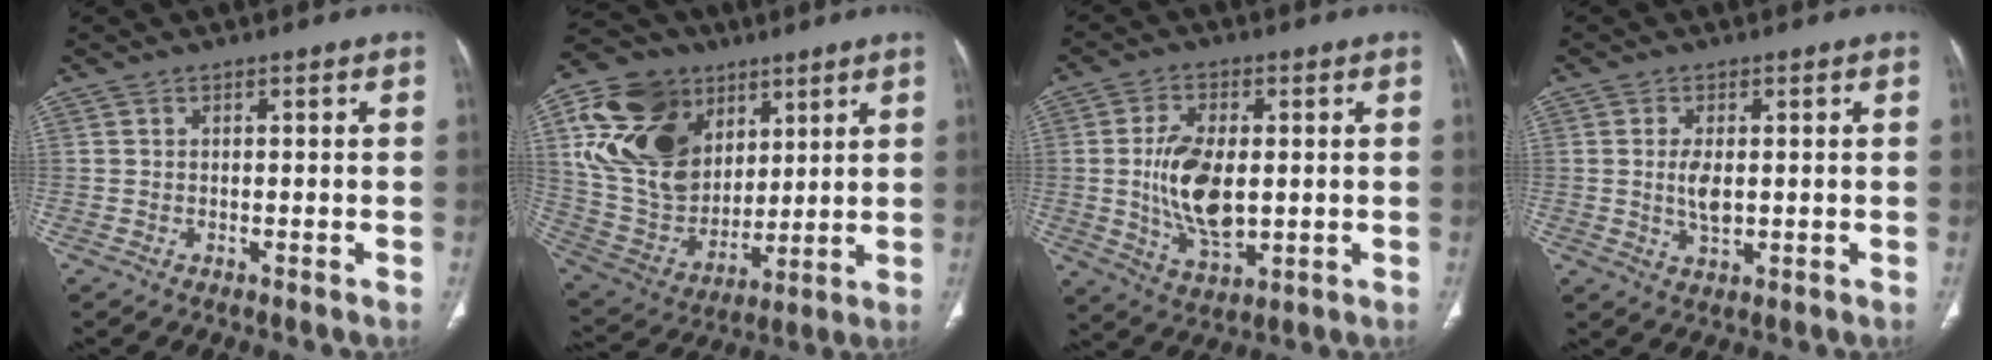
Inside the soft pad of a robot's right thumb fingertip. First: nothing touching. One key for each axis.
{"total": 24.2, "fx": 8.8, "fy": 17.6, "fz": 14.1, "tx": -0.250, "ty": -0.013, "tz": 0.173}
{"total": 12.3, "fx": 0.0, "fy": 6.5, "fz": 10.4, "tx": -0.191, "ty": -0.010, "tz": 0.010}
{"total": 4.2, "fx": 0.2, "fy": 2.0, "fz": 3.7, "tx": -0.073, "ty": -0.007, "tz": 0.007}